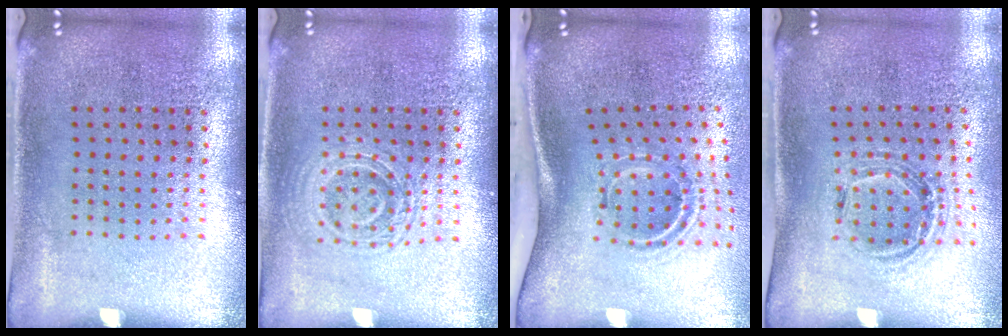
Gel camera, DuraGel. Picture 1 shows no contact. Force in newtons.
{"total": 2.5, "press": 2.5, "slide": 0.5}
{"total": 2.2, "press": 1.2, "slide": 1.8}
{"total": 1.0, "press": 1.0, "slide": 0.1}